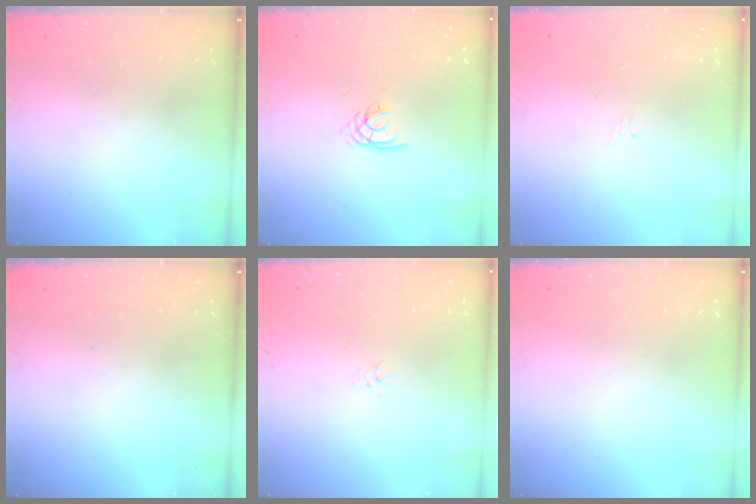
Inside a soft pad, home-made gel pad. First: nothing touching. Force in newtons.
{"total": 2.2, "press": 2.2, "slide": 0.3}
{"total": 2.1, "press": 2.0, "slide": 0.6}
{"total": 0.0}
{"total": 1.5, "press": 1.5, "slide": 0.2}
{"total": 0.0}